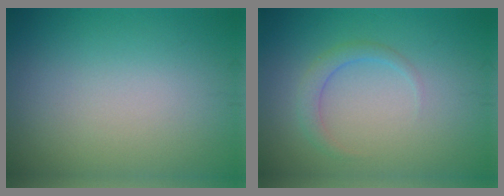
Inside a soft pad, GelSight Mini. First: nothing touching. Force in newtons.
{"total": 1.7, "press": 1.7, "slide": 0.1}